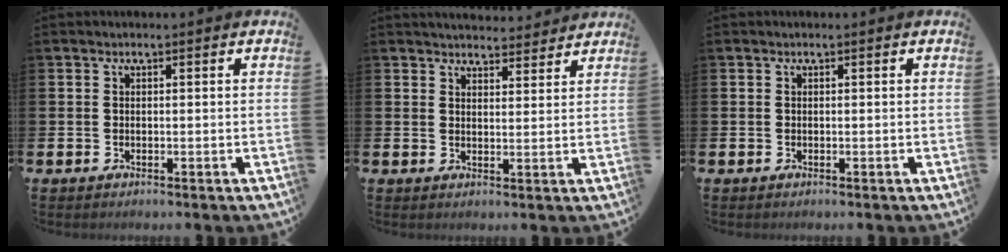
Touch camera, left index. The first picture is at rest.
{"total": 4.0, "force": [3.9, 0.8, 0.0], "torque": [0.005, -0.026, 0.069]}
{"total": 0.0}